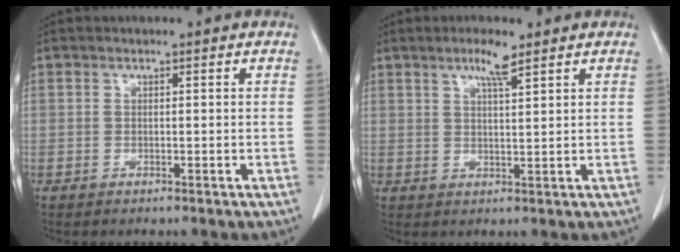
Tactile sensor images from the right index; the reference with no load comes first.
{"total": 3.8, "force": [2.6, 0.2, 2.8], "torque": [-0.054, 0.000, 0.046]}